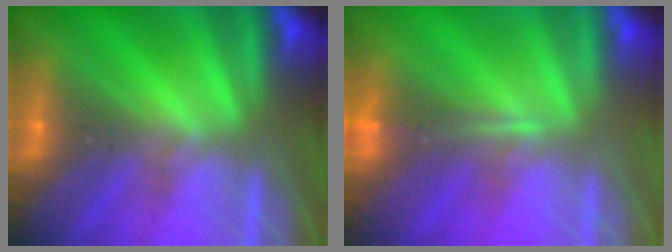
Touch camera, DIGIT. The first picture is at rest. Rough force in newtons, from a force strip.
{"total": 1.3}